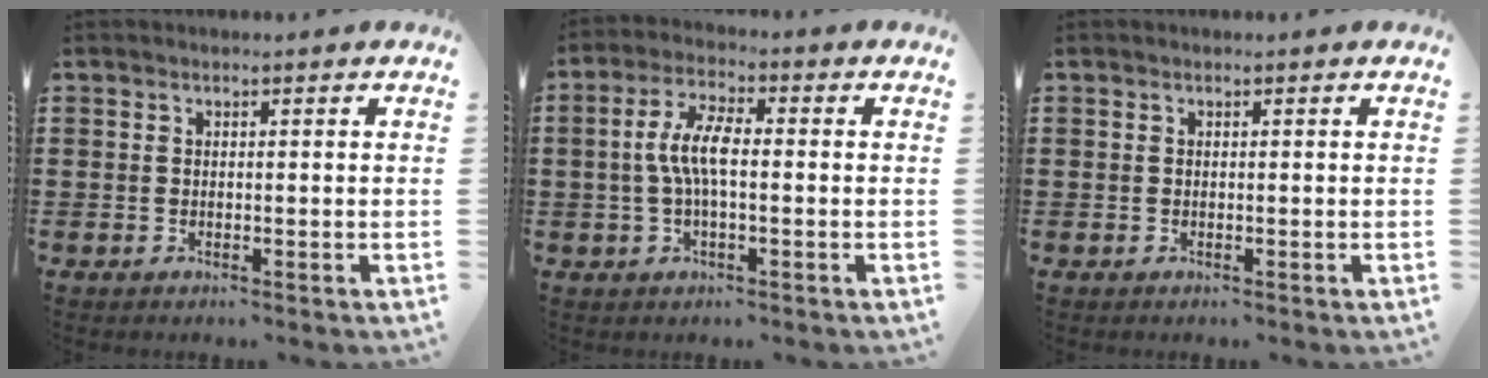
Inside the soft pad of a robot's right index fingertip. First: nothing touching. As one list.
[{"total": 6.2, "force": [-0.3, 2.0, 5.9], "torque": [-0.128, 0.000, -0.013]}, {"total": 0.0}]